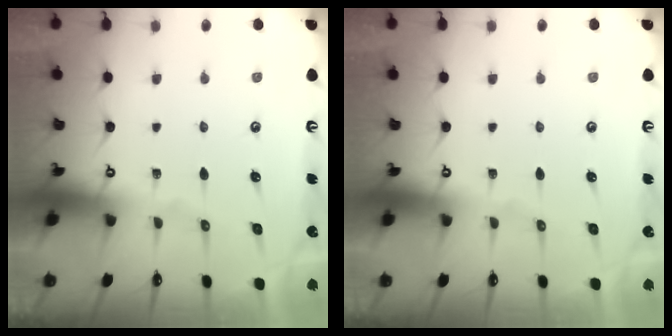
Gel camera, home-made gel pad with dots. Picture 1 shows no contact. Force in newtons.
{"total": 0.0}